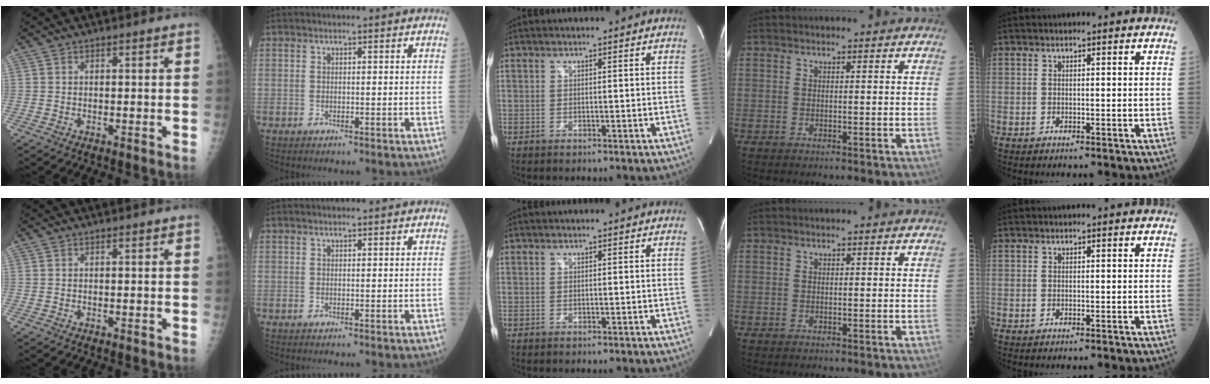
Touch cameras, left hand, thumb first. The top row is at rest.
{"index": {"total": 0.6, "force": [0.6, 0.0, 0.2], "torque": [-0.001, 0.007, 0.010]}}